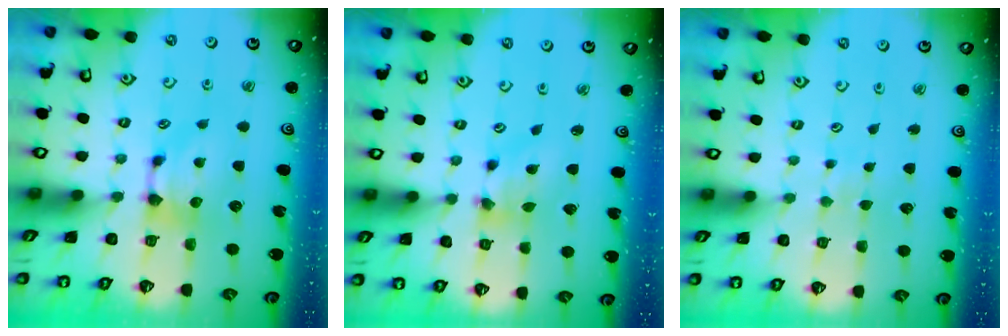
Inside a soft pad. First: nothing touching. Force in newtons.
{"total": 2.8, "press": 2.4, "slide": 1.5}
{"total": 4.9, "press": 4.9, "slide": 0.1}